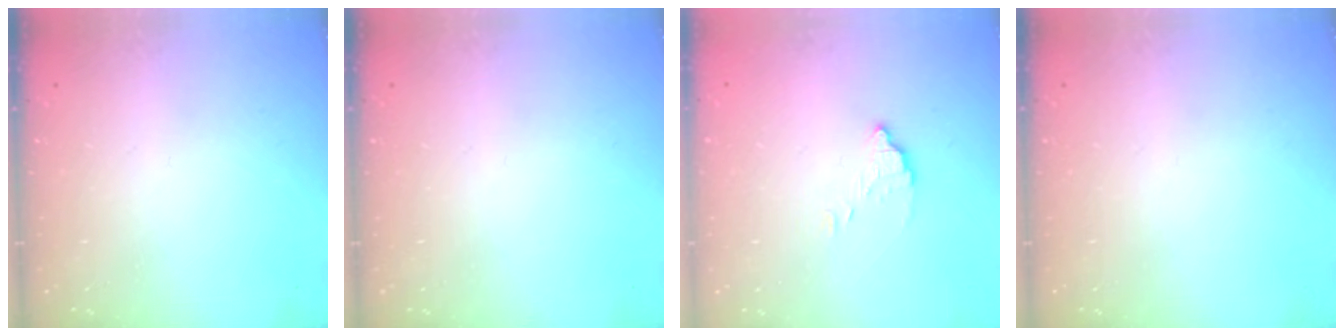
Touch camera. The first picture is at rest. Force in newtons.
{"total": 0.0}
{"total": 2.6, "press": 2.6, "slide": 0.0}
{"total": 0.0}